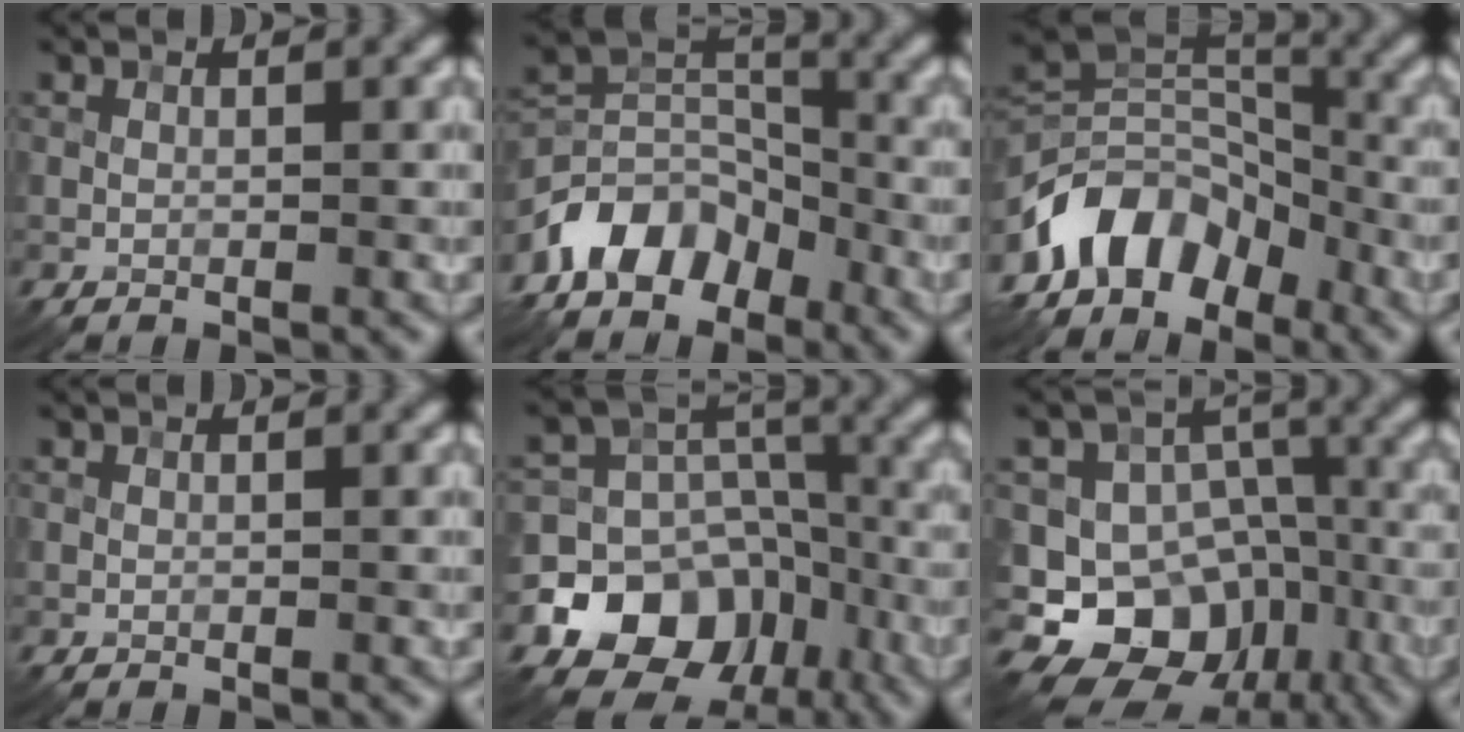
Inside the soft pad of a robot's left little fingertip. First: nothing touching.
{"total": 6.8, "force": [-4.5, 4.3, 2.8], "torque": [-0.033, -0.002, -0.096]}
{"total": 8.6, "force": [-5.2, 5.6, 4.0], "torque": [-0.044, 0.001, -0.103]}
{"total": 0.0}
{"total": 10.5, "force": [-4.9, 8.4, 4.0], "torque": [-0.064, 0.005, -0.096]}
{"total": 12.5, "force": [-5.2, 10.4, 4.3], "torque": [-0.071, 0.007, -0.111]}